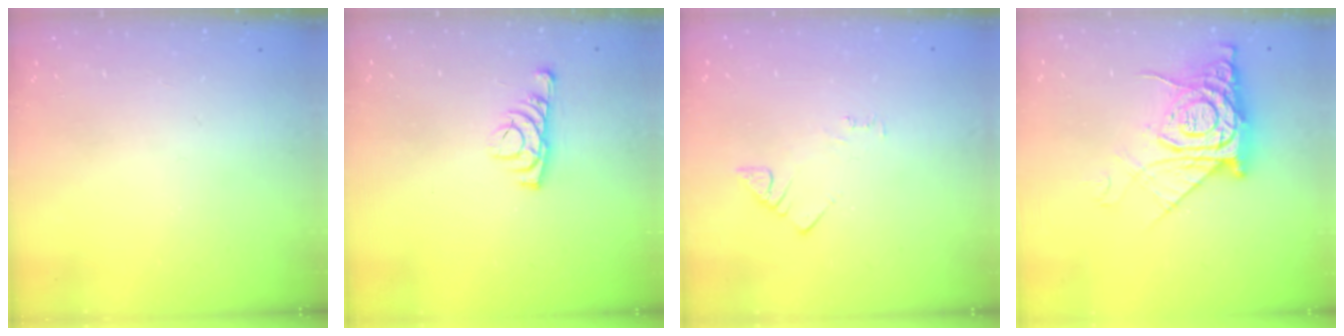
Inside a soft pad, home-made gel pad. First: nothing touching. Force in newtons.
{"total": 5.0, "press": 4.9, "slide": 1.1}
{"total": 2.5, "press": 2.5, "slide": 0.4}
{"total": 13.7, "press": 13.6, "slide": 1.5}